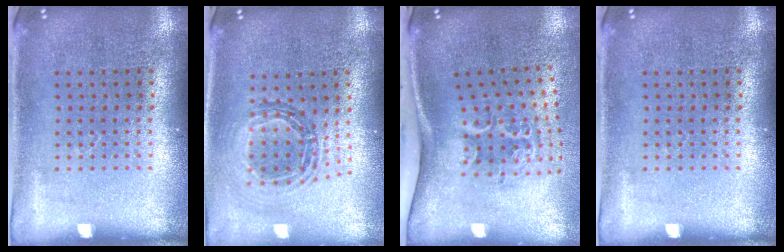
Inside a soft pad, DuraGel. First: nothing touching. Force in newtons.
{"total": 0.9, "press": 0.9, "slide": 0.1}
{"total": 2.2, "press": 1.3, "slide": 1.8}
{"total": 0.0}